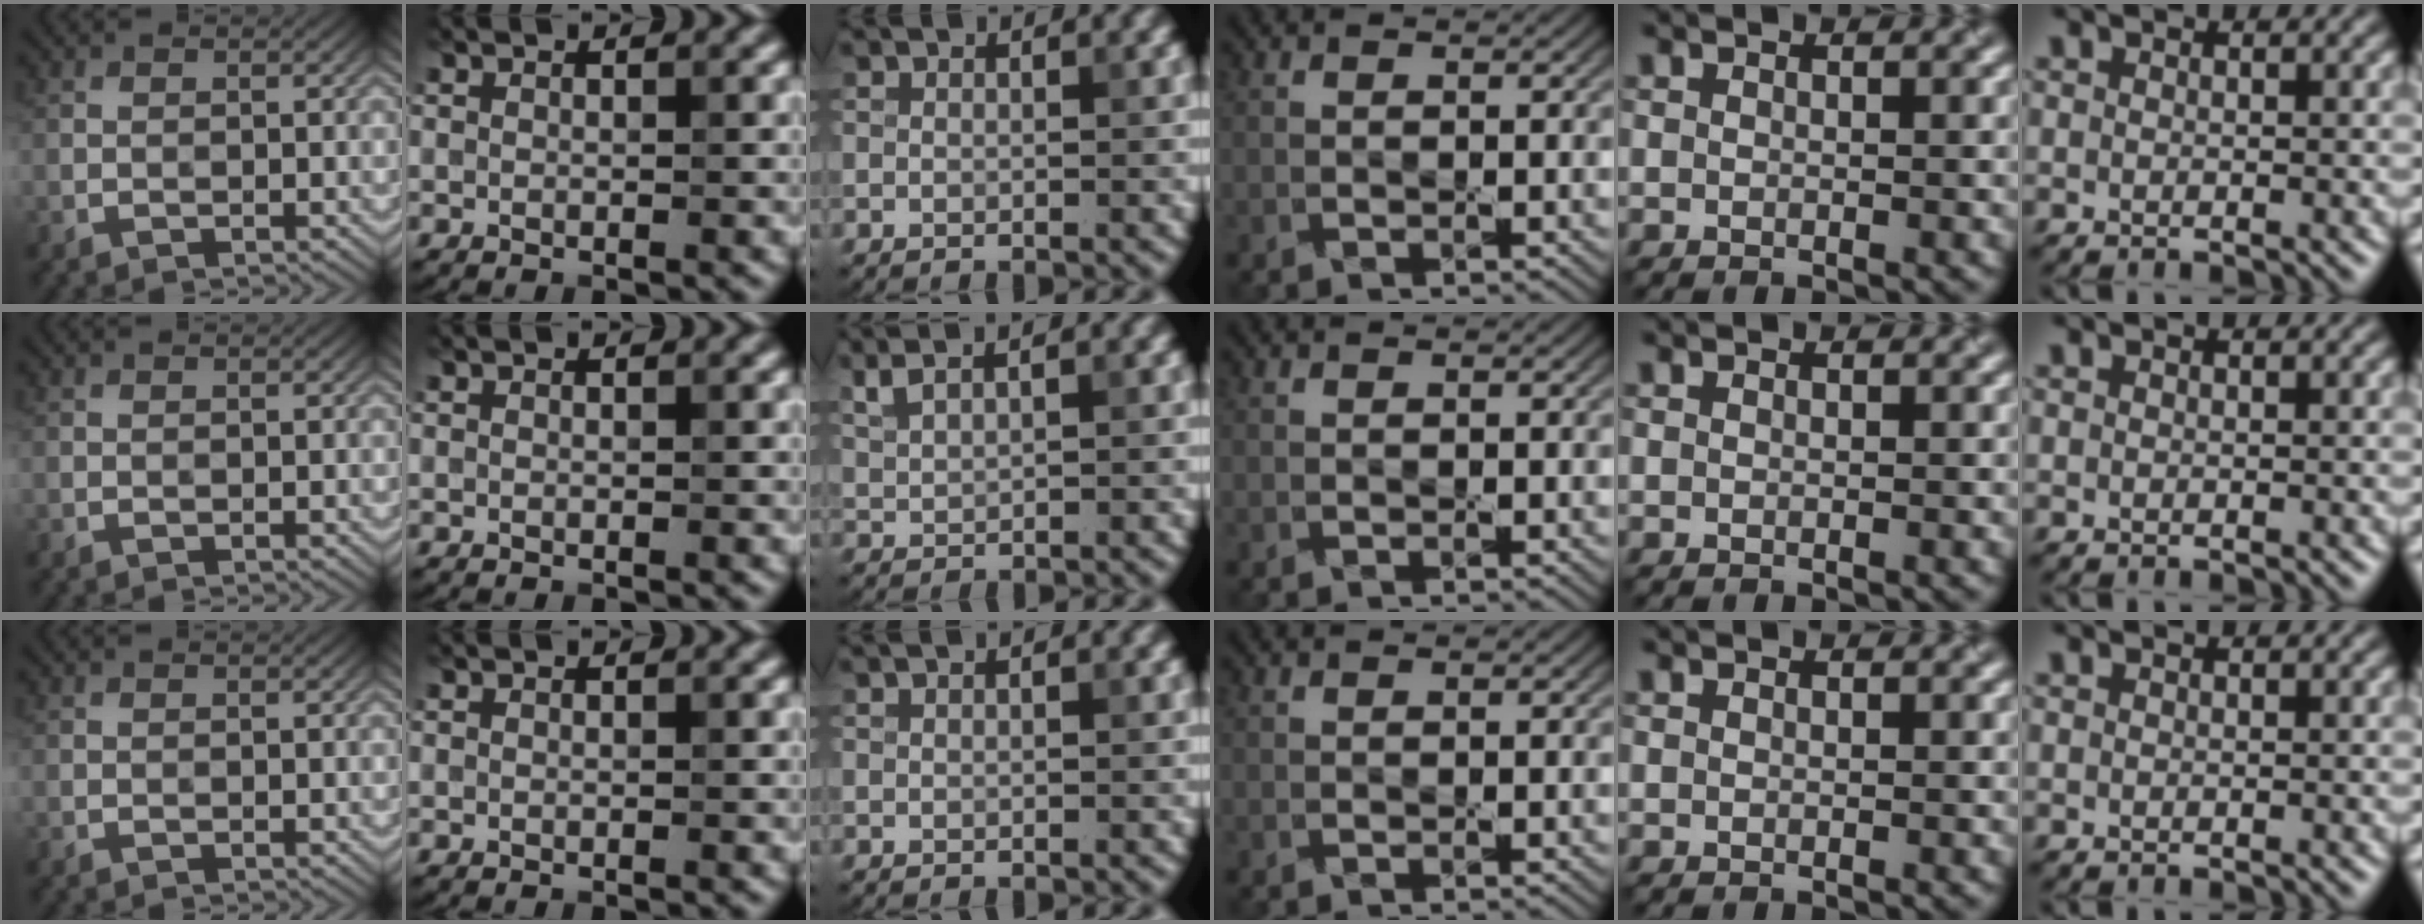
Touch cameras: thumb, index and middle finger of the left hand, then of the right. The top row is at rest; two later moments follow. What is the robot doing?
{"motion": "press", "object": "keyboard"}